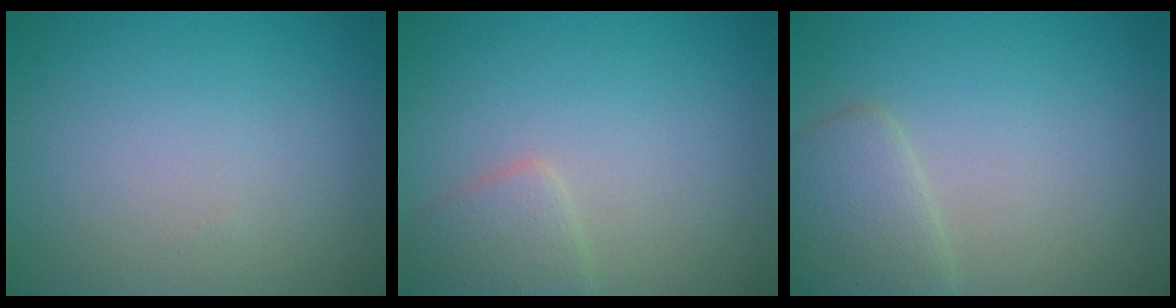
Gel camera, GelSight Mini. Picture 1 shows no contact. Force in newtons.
{"total": 2.1, "press": 2.1, "slide": 0.1}
{"total": 2.9, "press": 2.9, "slide": 0.2}